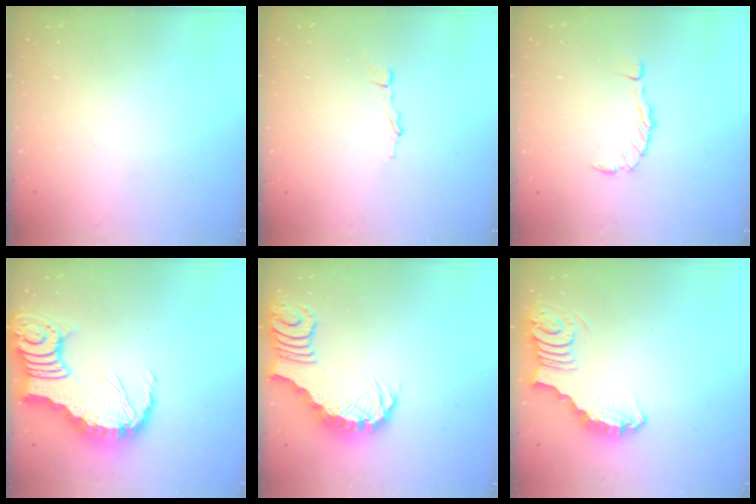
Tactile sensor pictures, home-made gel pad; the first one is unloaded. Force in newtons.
{"total": 3.6, "press": 3.6, "slide": 0.3}
{"total": 0.0}
{"total": 13.7, "press": 13.6, "slide": 1.9}
{"total": 2.6, "press": 2.5, "slide": 0.5}
{"total": 3.8, "press": 3.8, "slide": 0.6}